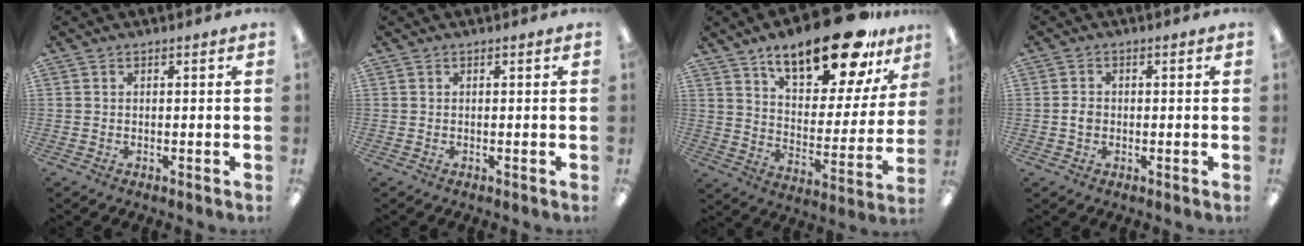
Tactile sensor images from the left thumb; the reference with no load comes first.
{"total": 0.0}
{"total": 21.2, "force": [15.3, 7.9, 12.3], "torque": [-0.183, -0.091, 0.253]}
{"total": 2.2, "force": [-0.2, 1.6, 1.4], "torque": [-0.027, 0.005, -0.006]}